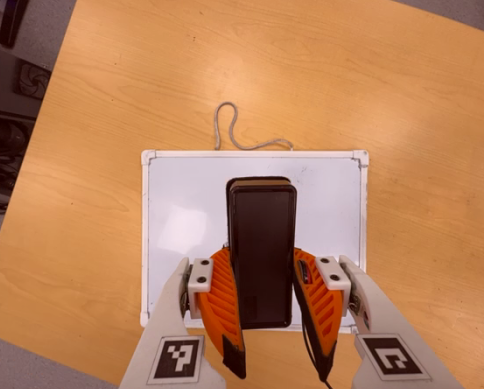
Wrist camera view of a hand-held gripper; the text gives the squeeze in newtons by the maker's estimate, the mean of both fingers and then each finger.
{"total": 7.0, "left": 6.1, "right": 7.8}